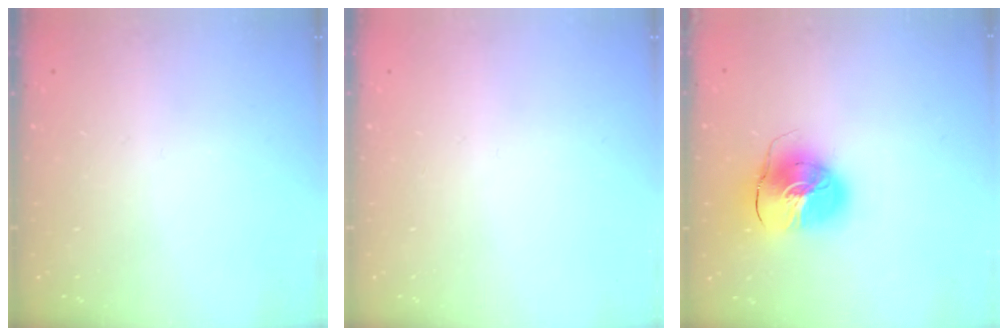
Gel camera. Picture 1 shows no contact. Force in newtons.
{"total": 0.0}
{"total": 11.5, "press": 11.4, "slide": 1.5}